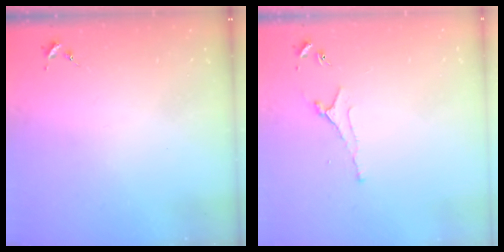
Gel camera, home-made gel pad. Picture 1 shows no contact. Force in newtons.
{"total": 3.7, "press": 3.7, "slide": 0.7}